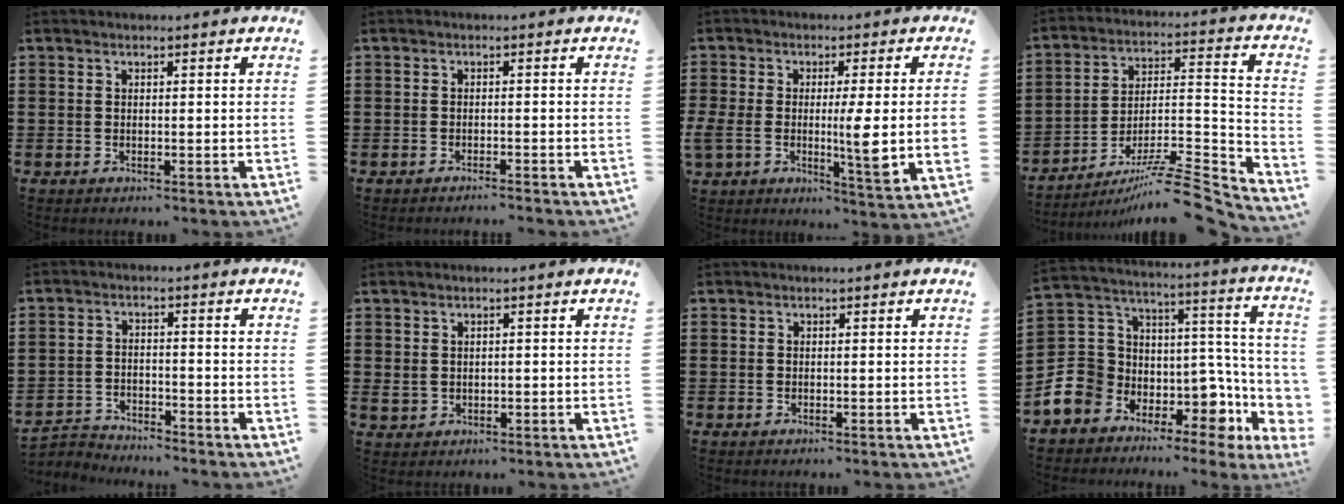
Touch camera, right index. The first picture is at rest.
{"total": 1.2, "force": [-1.1, -0.2, 0.2], "torque": [-0.005, 0.003, -0.023]}
{"total": 7.9, "force": [-0.7, 1.4, 7.7], "torque": [-0.141, -0.011, -0.015]}
{"total": 9.6, "force": [-7.6, 1.2, 5.7], "torque": [-0.078, 0.017, -0.147]}
{"total": 3.4, "force": [-3.3, 0.6, -0.3], "torque": [-0.005, 0.001, -0.072]}
{"total": 1.3, "force": [0.5, 1.0, 0.6], "torque": [-0.015, 0.005, 0.009]}
{"total": 0.0}
{"total": 8.6, "force": [-2.9, 7.2, 3.5], "torque": [-0.093, -0.043, -0.051]}